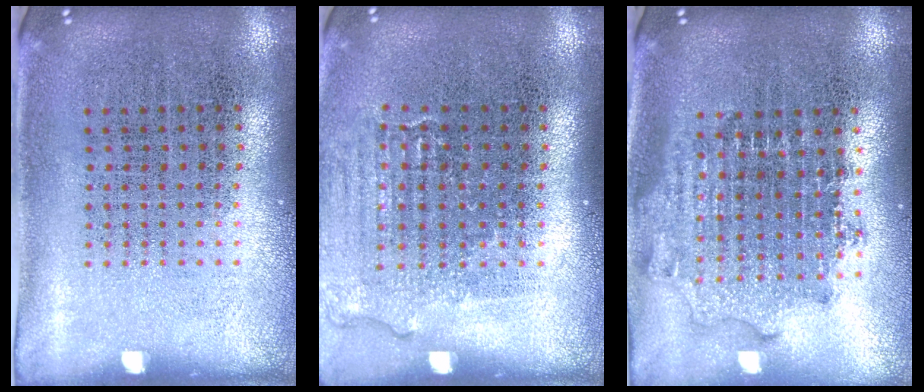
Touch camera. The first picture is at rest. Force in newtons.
{"total": 1.0, "press": 1.0, "slide": 0.3}
{"total": 1.8, "press": 1.4, "slide": 1.1}